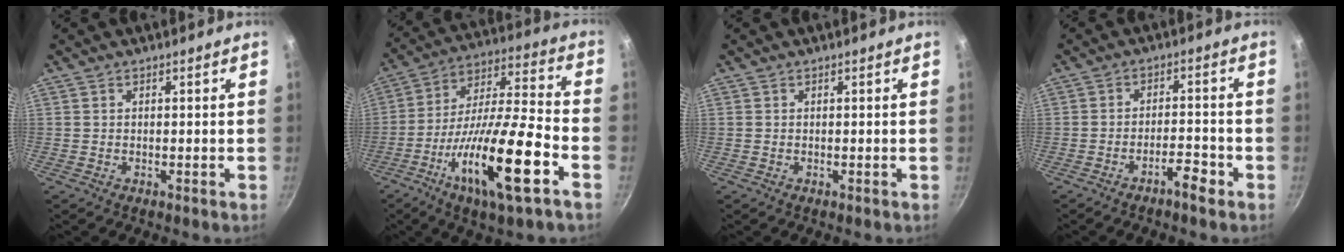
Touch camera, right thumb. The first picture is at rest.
{"total": 21.6, "force": [-8.9, 4.8, 19.1], "torque": [-0.326, 0.034, -0.160]}
{"total": 0.0}
{"total": 4.4, "force": [-3.0, 1.1, 3.0], "torque": [-0.044, 0.029, -0.048]}